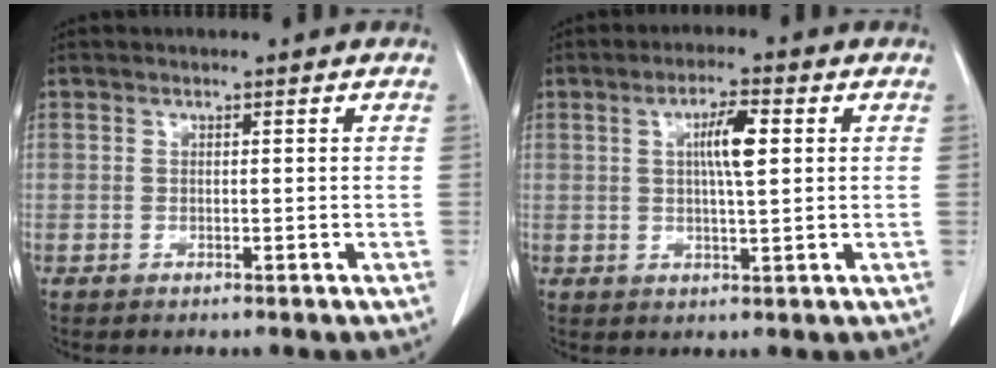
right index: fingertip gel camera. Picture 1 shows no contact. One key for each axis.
{"total": 5.4, "fx": 1.3, "fy": 0.7, "fz": 5.2, "tx": -0.093, "ty": 0.003, "tz": 0.022}